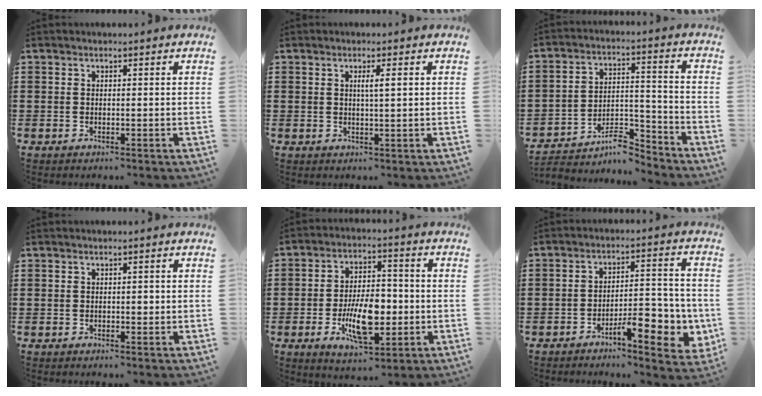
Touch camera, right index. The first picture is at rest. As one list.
[{"total": 2.3, "force": [0.6, 0.1, 2.2], "torque": [-0.044, 0.000, 0.007]}, {"total": 7.4, "force": [-6.3, 2.2, 3.4], "torque": [-0.054, 0.012, -0.118]}, {"total": 0.8, "force": [0.0, 0.5, 0.7], "torque": [-0.013, 0.003, -0.001]}, {"total": 10.7, "force": [-2.7, 4.9, 9.1], "torque": [-0.166, -0.007, -0.051]}, {"total": 8.0, "force": [-4.2, 2.5, 6.3], "torque": [-0.082, 0.002, -0.072]}]